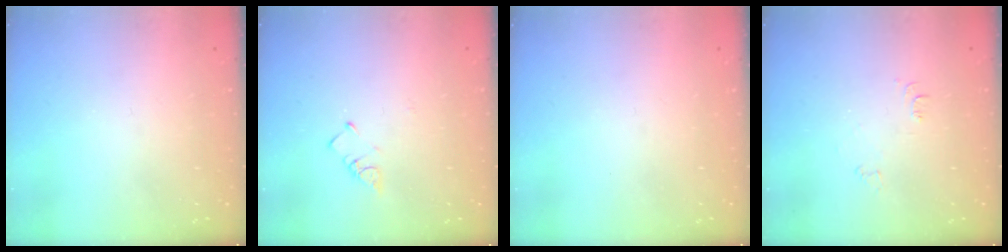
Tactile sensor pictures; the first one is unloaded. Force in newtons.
{"total": 3.0, "press": 3.0, "slide": 0.4}
{"total": 0.0}
{"total": 3.4, "press": 3.4, "slide": 0.4}